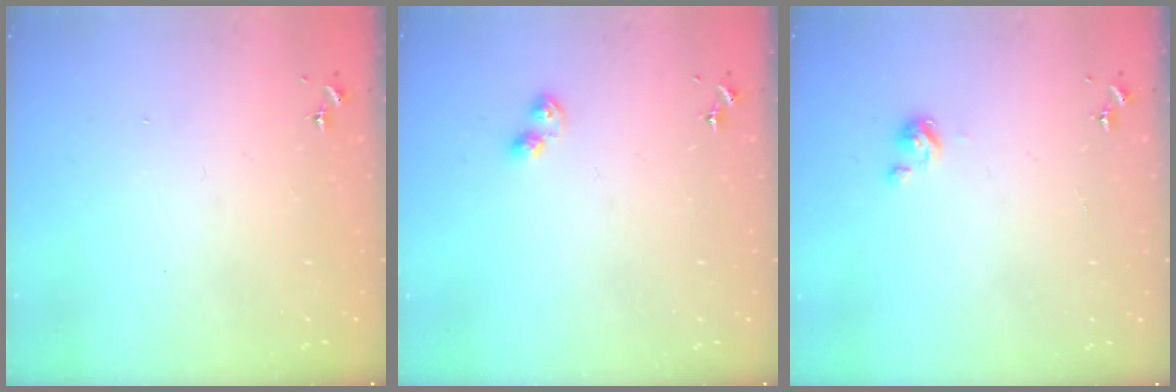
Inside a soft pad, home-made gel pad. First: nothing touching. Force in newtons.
{"total": 3.8, "press": 3.7, "slide": 0.4}
{"total": 2.7, "press": 2.7, "slide": 0.3}